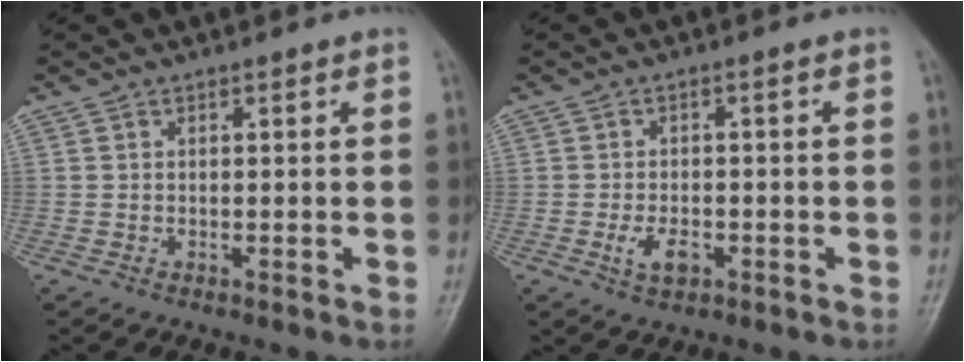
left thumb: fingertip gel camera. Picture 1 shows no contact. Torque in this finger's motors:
{"motor_torque": [-0.11, 0.86, 0.58, 0.30, 0.01]}